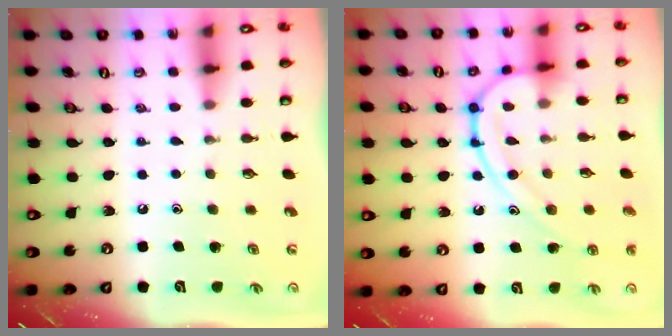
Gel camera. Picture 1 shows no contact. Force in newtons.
{"total": 12.3, "press": 12.2, "slide": 0.1}